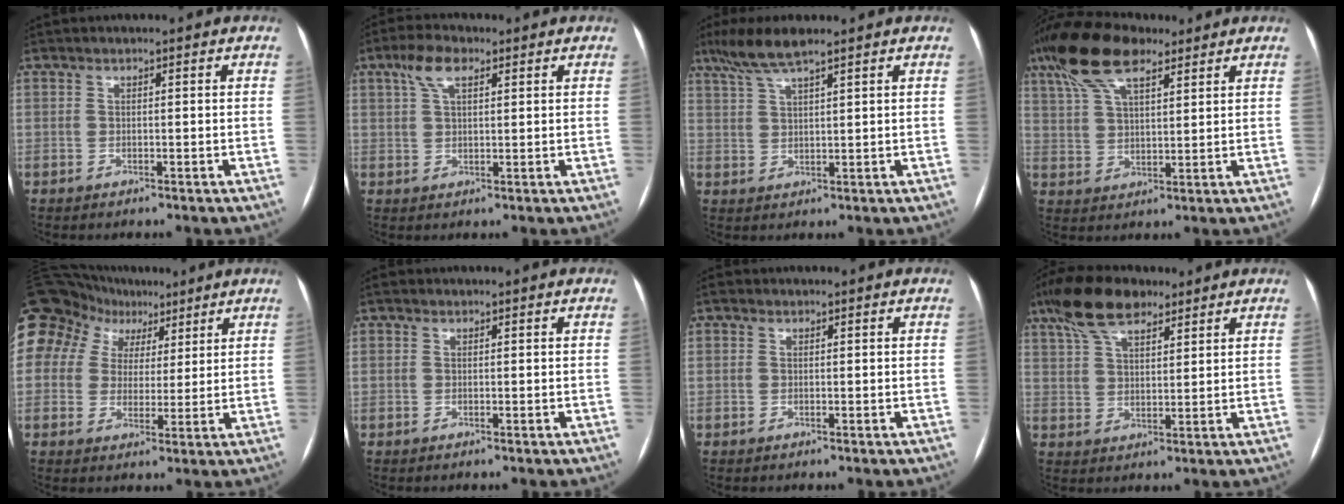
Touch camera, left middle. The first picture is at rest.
{"total": 4.8, "force": [2.6, 1.7, 3.7], "torque": [-0.081, 0.016, 0.052]}
{"total": 6.1, "force": [4.7, 0.3, 3.9], "torque": [-0.087, 0.012, 0.092]}
{"total": 11.8, "force": [8.1, 4.1, 7.6], "torque": [-0.160, 0.033, 0.155]}
{"total": 15.0, "force": [8.2, 11.7, 4.7], "torque": [-0.129, 0.065, 0.146]}
{"total": 2.9, "force": [-1.5, -2.3, -1.2], "torque": [0.035, -0.016, -0.029]}
{"total": 2.7, "force": [-1.4, -2.1, -1.1], "torque": [0.036, -0.016, -0.029]}
{"total": 10.2, "force": [7.3, 3.8, 6.0], "torque": [-0.123, 0.026, 0.137]}